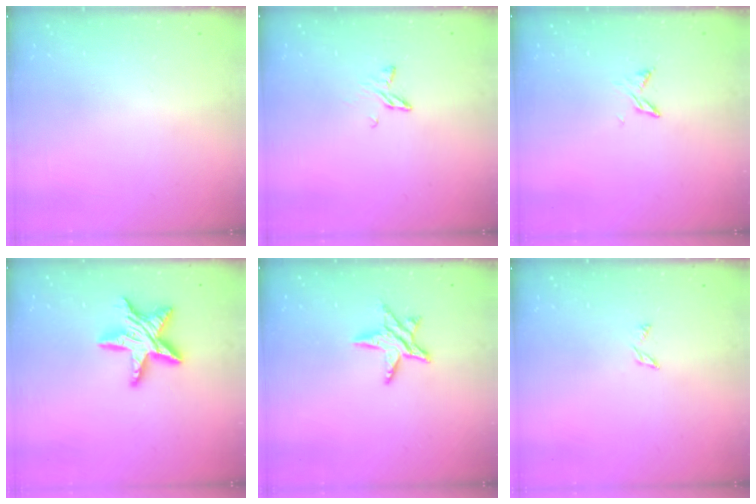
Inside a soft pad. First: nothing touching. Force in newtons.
{"total": 5.4, "press": 5.3, "slide": 0.5}
{"total": 2.9, "press": 2.8, "slide": 0.5}
{"total": 13.1, "press": 13.1, "slide": 0.9}
{"total": 7.6, "press": 7.6, "slide": 0.3}
{"total": 1.8, "press": 1.7, "slide": 0.3}